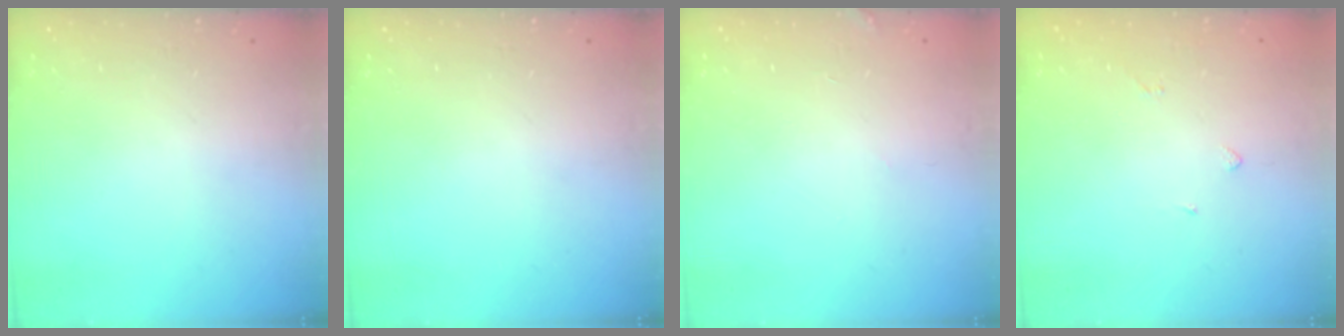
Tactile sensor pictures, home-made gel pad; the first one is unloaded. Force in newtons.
{"total": 0.0}
{"total": 1.9, "press": 1.9, "slide": 0.2}
{"total": 1.9, "press": 1.8, "slide": 0.6}